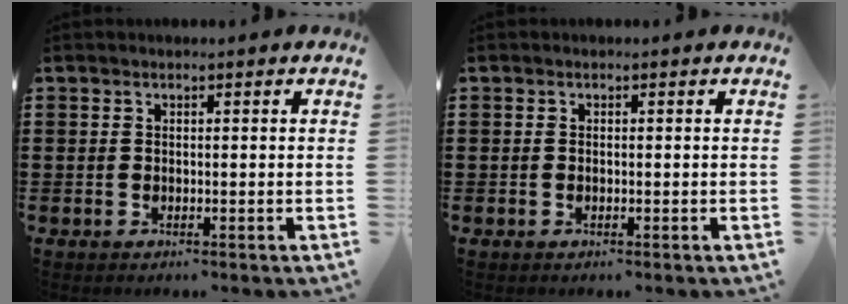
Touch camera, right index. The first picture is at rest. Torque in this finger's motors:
{"motor_torque": [0.96, 1.18, 0.03, 0.01]}